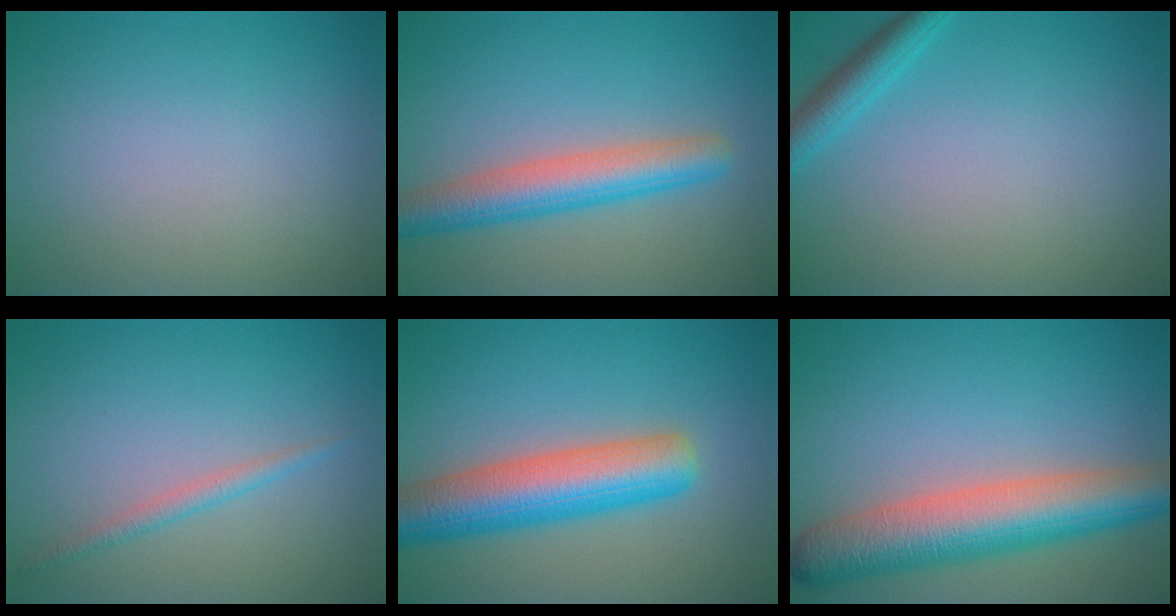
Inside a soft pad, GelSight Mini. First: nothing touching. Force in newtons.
{"total": 5.1, "press": 5.1, "slide": 0.1}
{"total": 2.4, "press": 2.4, "slide": 0.2}
{"total": 1.3, "press": 1.3, "slide": 0.0}
{"total": 7.8, "press": 7.8, "slide": 0.2}
{"total": 8.6, "press": 8.5, "slide": 0.6}